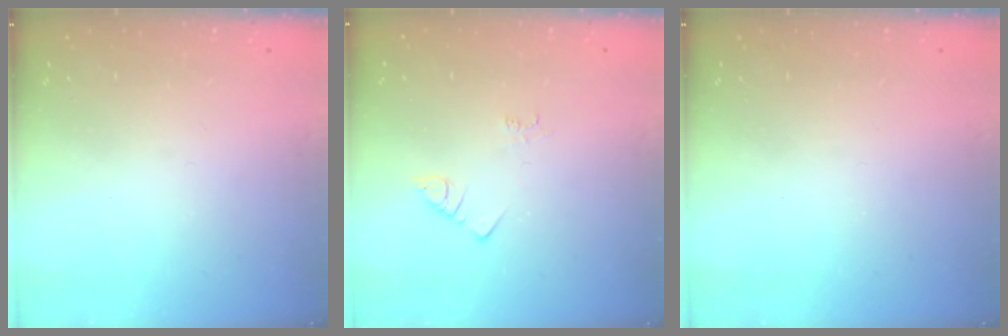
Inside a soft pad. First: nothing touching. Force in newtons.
{"total": 1.4, "press": 1.4, "slide": 0.3}
{"total": 0.0}